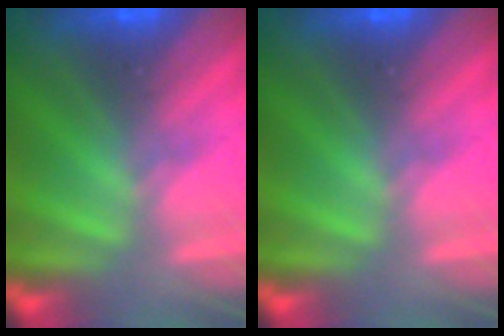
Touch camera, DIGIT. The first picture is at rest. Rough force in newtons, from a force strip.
{"total": 0.0}